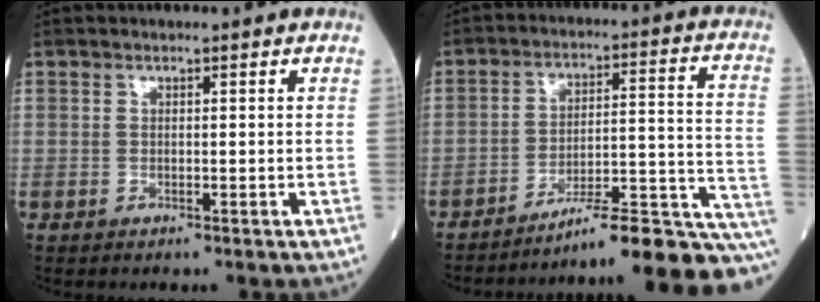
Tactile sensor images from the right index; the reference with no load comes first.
{"total": 19.5, "force": [-17.4, -0.8, 8.8], "torque": [-0.058, 0.030, -0.245]}